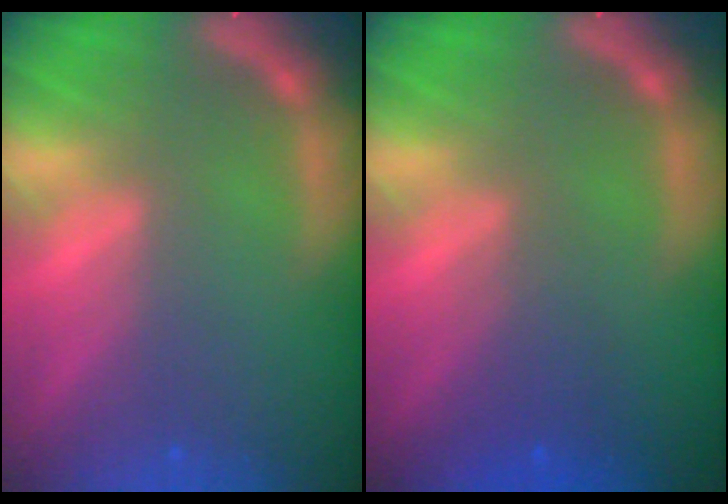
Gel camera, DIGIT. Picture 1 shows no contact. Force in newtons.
{"total": 2.5}